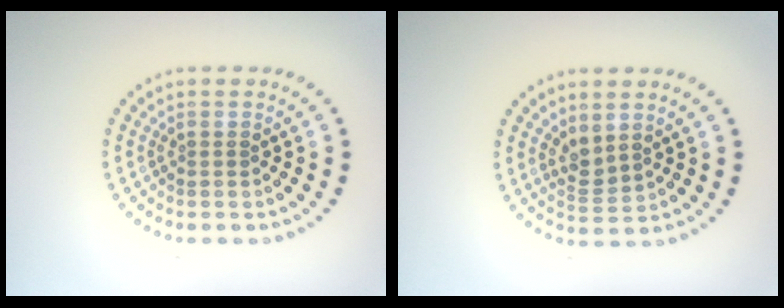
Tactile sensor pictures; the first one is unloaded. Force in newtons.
{"total": 1.9, "press": 1.6, "slide": 1.1}